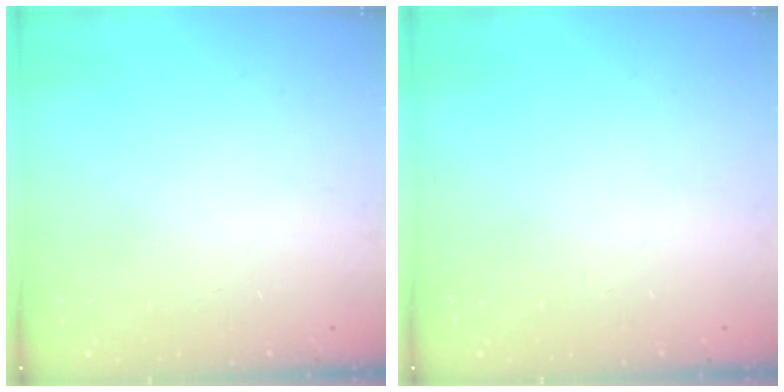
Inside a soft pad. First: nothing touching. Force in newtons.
{"total": 0.0}